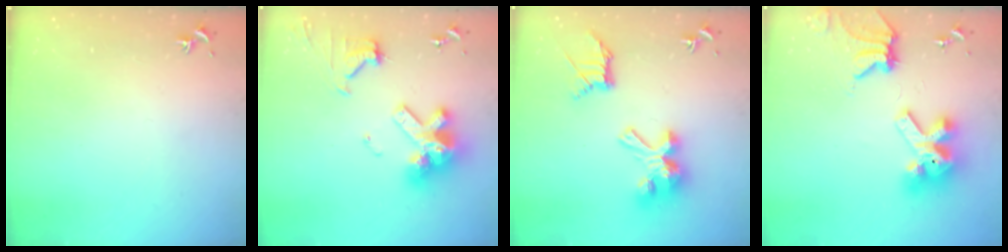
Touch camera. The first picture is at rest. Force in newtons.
{"total": 18.7, "press": 18.6, "slide": 2.0}
{"total": 18.2, "press": 18.2, "slide": 1.1}
{"total": 14.9, "press": 14.8, "slide": 2.0}